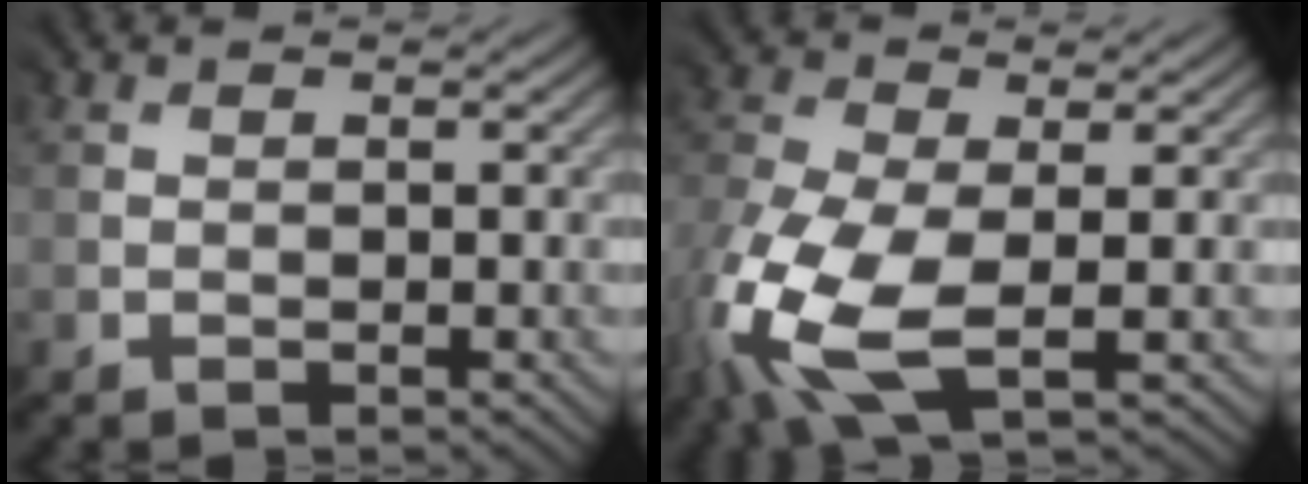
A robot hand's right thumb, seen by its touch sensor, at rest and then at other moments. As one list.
[{"total": 11.0, "force": [-4.2, 5.5, 8.5], "torque": [-0.244, -0.030, -0.080]}]